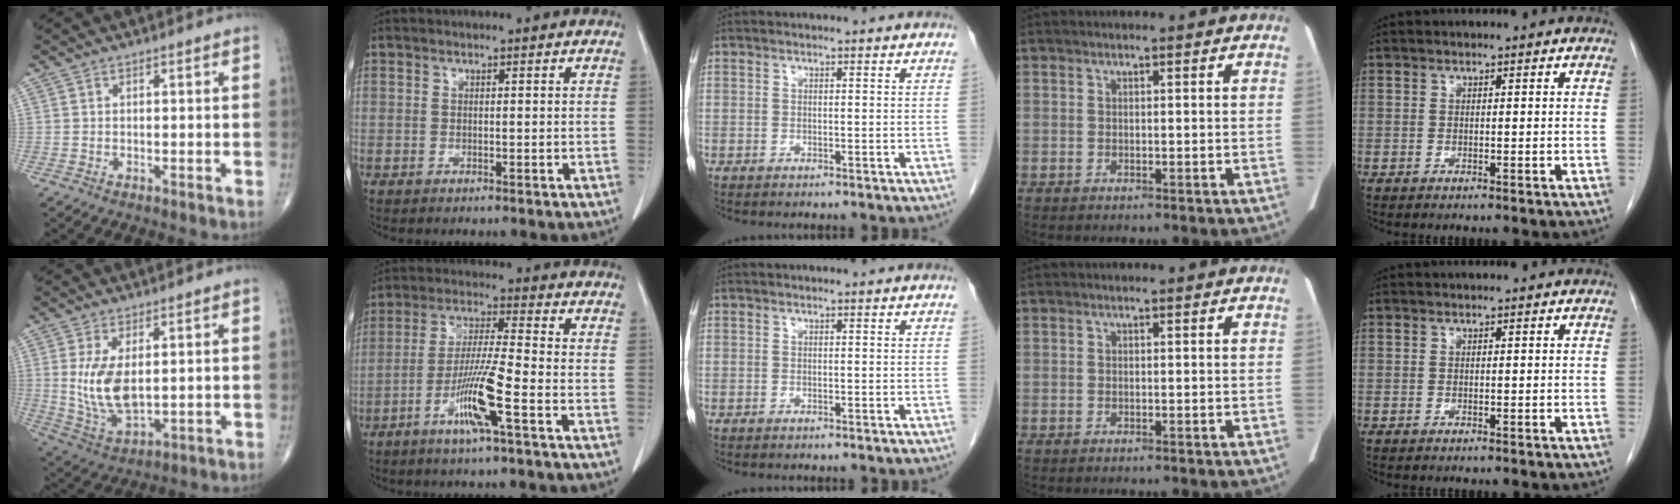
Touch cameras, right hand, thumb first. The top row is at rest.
{"thumb": {"total": 9.9, "force": [1.4, 5.0, 8.4], "torque": [-0.164, -0.017, 0.043]}, "index": {"total": 9.7, "force": [-4.3, -0.4, 8.6], "torque": [-0.169, -0.010, -0.087]}}